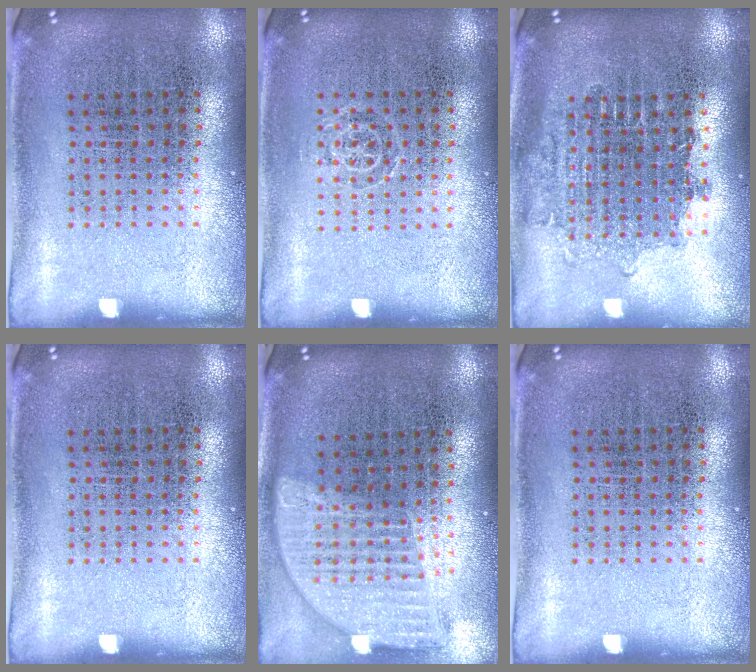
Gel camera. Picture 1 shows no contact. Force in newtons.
{"total": 0.6, "press": 0.4, "slide": 0.4}
{"total": 1.7, "press": 1.4, "slide": 1.0}
{"total": 0.0}
{"total": 1.8, "press": 1.5, "slide": 1.0}
{"total": 0.0}